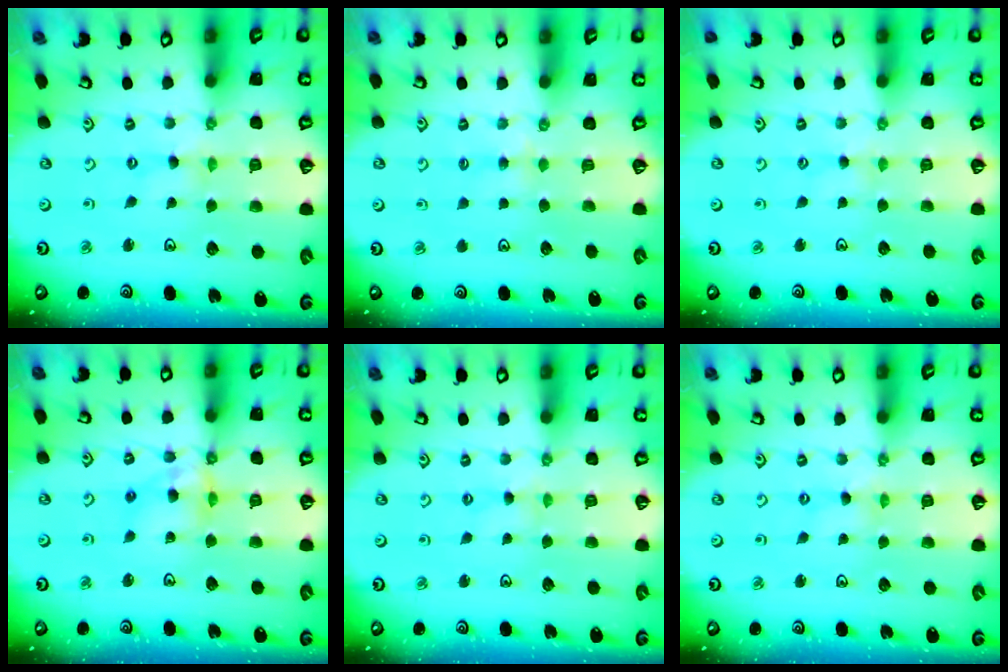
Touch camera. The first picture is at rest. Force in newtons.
{"total": 2.3, "press": 2.3, "slide": 0.4}
{"total": 2.1, "press": 2.1, "slide": 0.2}
{"total": 11.4, "press": 11.4, "slide": 1.1}
{"total": 1.3, "press": 1.3, "slide": 0.3}
{"total": 0.0}